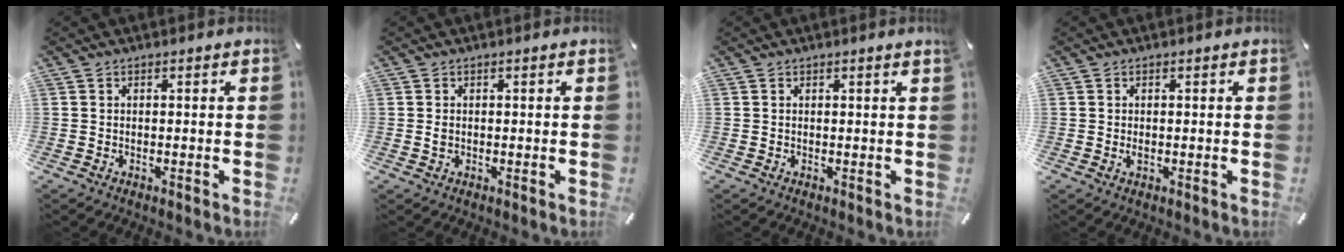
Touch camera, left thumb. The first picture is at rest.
{"total": 0.8, "force": [0.0, 0.6, 0.6], "torque": [-0.012, 0.001, 0.000]}
{"total": 0.5, "force": [0.3, -0.1, 0.4], "torque": [-0.004, -0.002, 0.005]}
{"total": 1.0, "force": [0.0, 0.5, 0.9], "torque": [-0.018, 0.001, -0.001]}